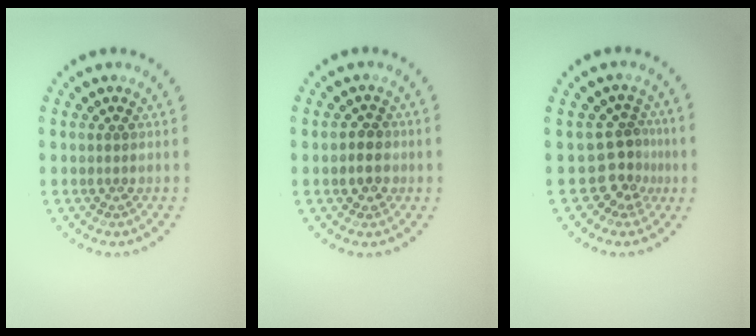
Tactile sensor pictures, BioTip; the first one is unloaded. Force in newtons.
{"total": 2.0, "press": 1.9, "slide": 0.5}
{"total": 3.0, "press": 2.2, "slide": 2.0}